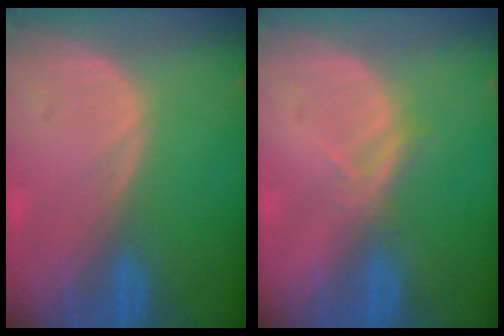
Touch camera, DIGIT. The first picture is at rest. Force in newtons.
{"total": 2.1, "press": 1.9, "slide": 0.9}